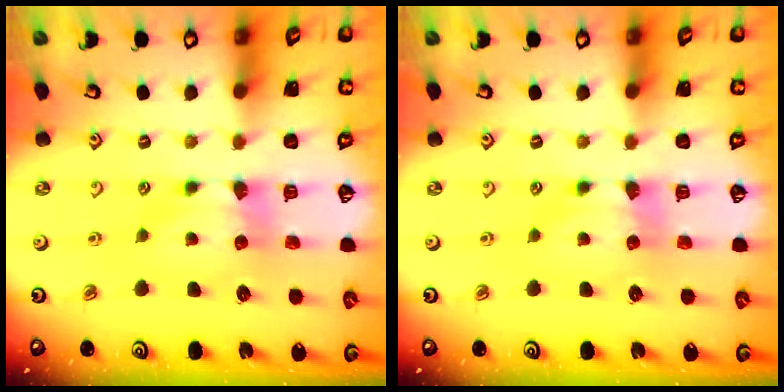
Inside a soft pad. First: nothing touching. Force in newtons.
{"total": 0.0}